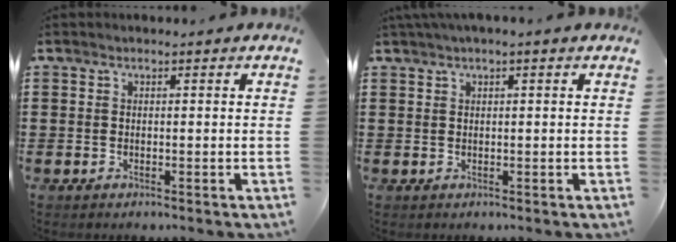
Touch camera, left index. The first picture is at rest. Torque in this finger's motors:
{"motor_torque": [-0.07, 0.05, 0.62, 0.21]}